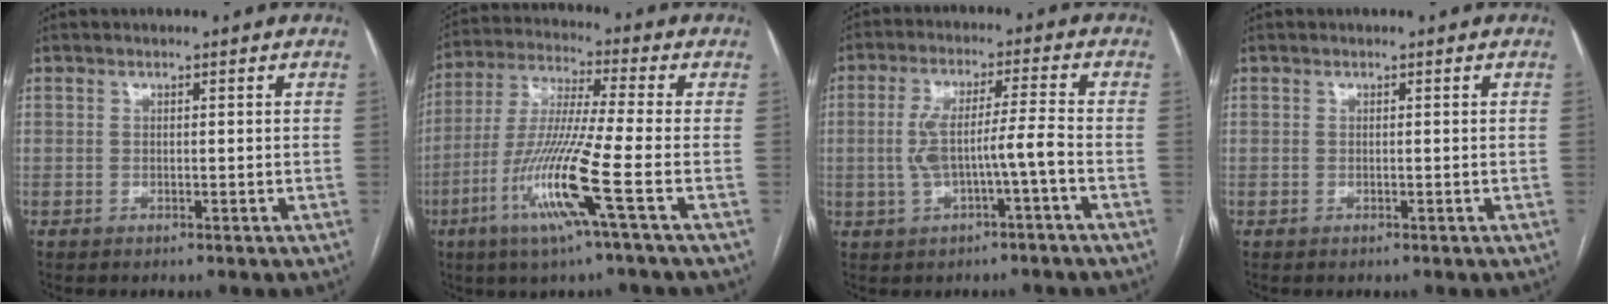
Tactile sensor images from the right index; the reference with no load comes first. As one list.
[{"total": 13.6, "force": [-5.3, -1.4, 12.4], "torque": [-0.252, -0.020, -0.108]}, {"total": 7.3, "force": [-1.7, 0.5, 7.0], "torque": [-0.140, 0.019, -0.026]}, {"total": 0.0}]